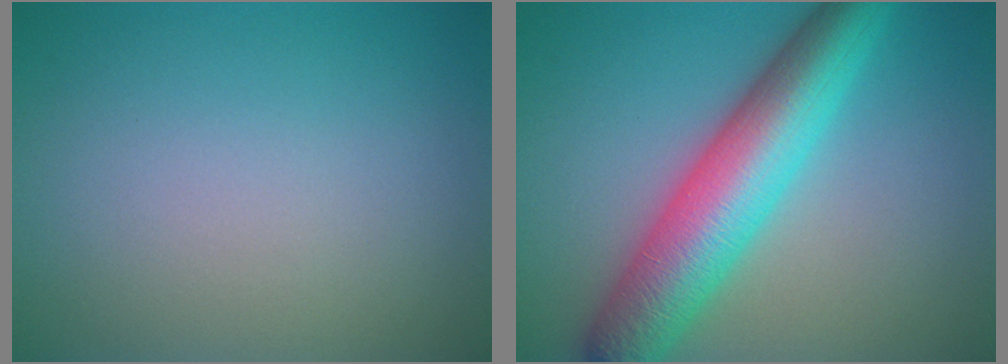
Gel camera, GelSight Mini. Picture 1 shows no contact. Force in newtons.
{"total": 9.0, "press": 9.0, "slide": 0.1}